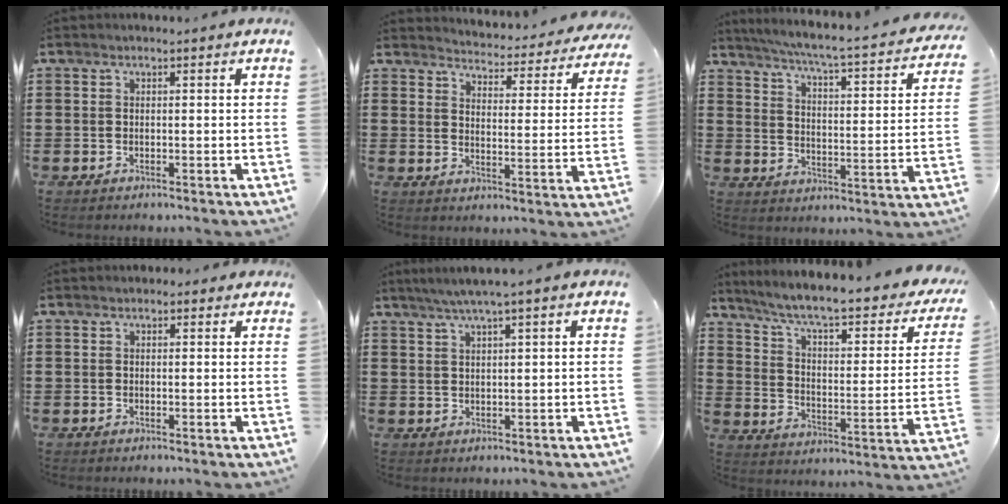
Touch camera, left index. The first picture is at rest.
{"total": 3.5, "force": [3.4, -0.1, 0.2], "torque": [-0.021, -0.040, 0.051]}
{"total": 4.4, "force": [3.7, -0.7, 2.2], "torque": [-0.063, -0.040, 0.052]}
{"total": 0.7, "force": [0.1, 0.7, 0.2], "torque": [-0.007, 0.006, 0.002]}
{"total": 2.6, "force": [1.4, -0.4, 2.2], "torque": [-0.041, -0.001, 0.024]}
{"total": 6.9, "force": [5.2, 0.6, 4.5], "torque": [-0.109, -0.041, 0.082]}